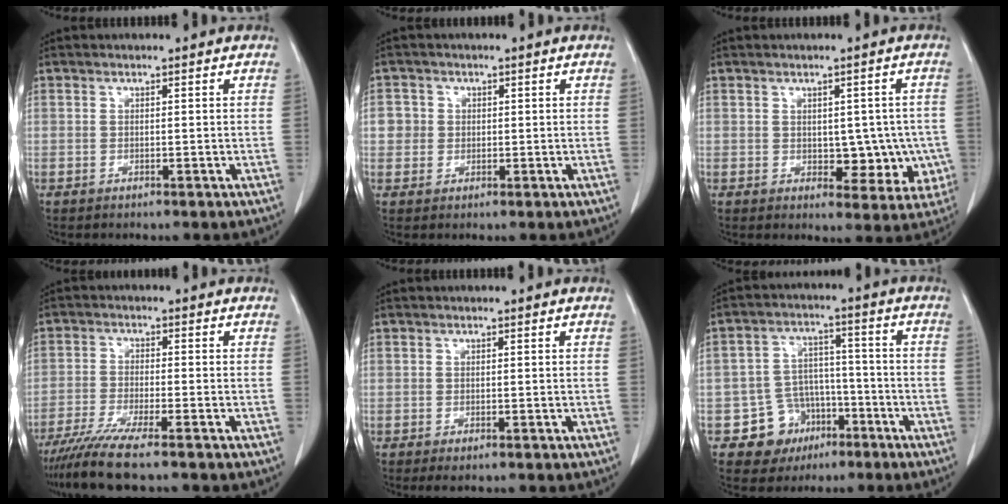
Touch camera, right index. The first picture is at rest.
{"total": 2.9, "force": [0.3, 2.9, 0.2], "torque": [0.011, 0.008, 0.004]}
{"total": 6.9, "force": [-0.6, 4.2, 5.5], "torque": [-0.046, 0.011, 0.003]}
{"total": 7.9, "force": [-6.3, -0.4, 4.8], "torque": [-0.081, -0.024, -0.110]}
{"total": 1.7, "force": [-1.1, 0.5, 1.2], "torque": [-0.012, -0.003, -0.012]}
{"total": 7.9, "force": [-3.8, 6.8, 1.2], "torque": [-0.005, 0.021, -0.048]}